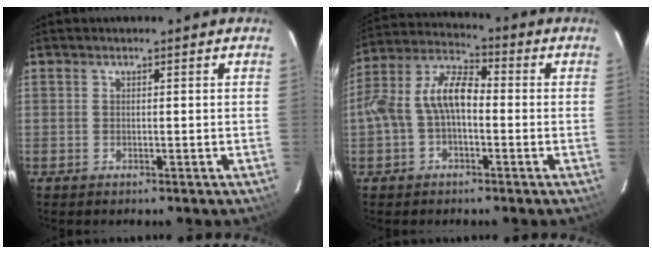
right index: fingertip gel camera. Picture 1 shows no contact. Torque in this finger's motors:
{"motor_torque": [0.46, -0.08, 0.41, 0.13]}